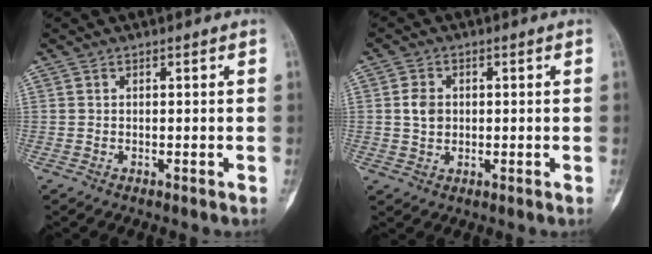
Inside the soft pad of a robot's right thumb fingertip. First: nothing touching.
{"total": 3.8, "force": [0.5, 3.0, 2.3], "torque": [-0.032, -0.002, 0.008]}